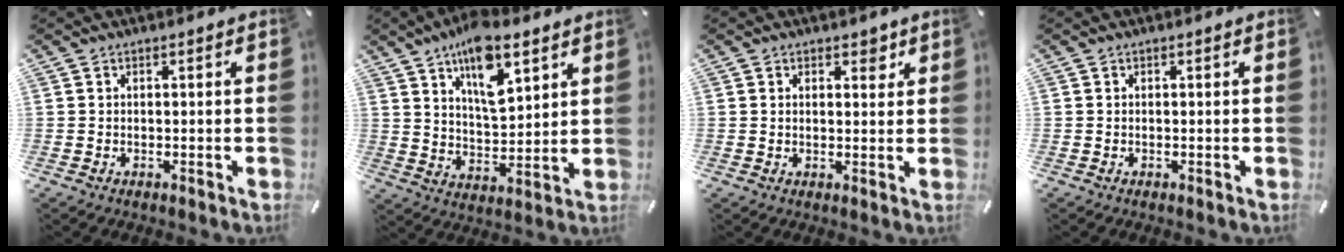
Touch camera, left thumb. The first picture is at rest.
{"total": 13.7, "force": [8.5, 6.2, 8.7], "torque": [-0.141, -0.034, 0.149]}
{"total": 2.8, "force": [1.6, 1.8, 1.3], "torque": [-0.006, -0.004, 0.022]}
{"total": 0.0}